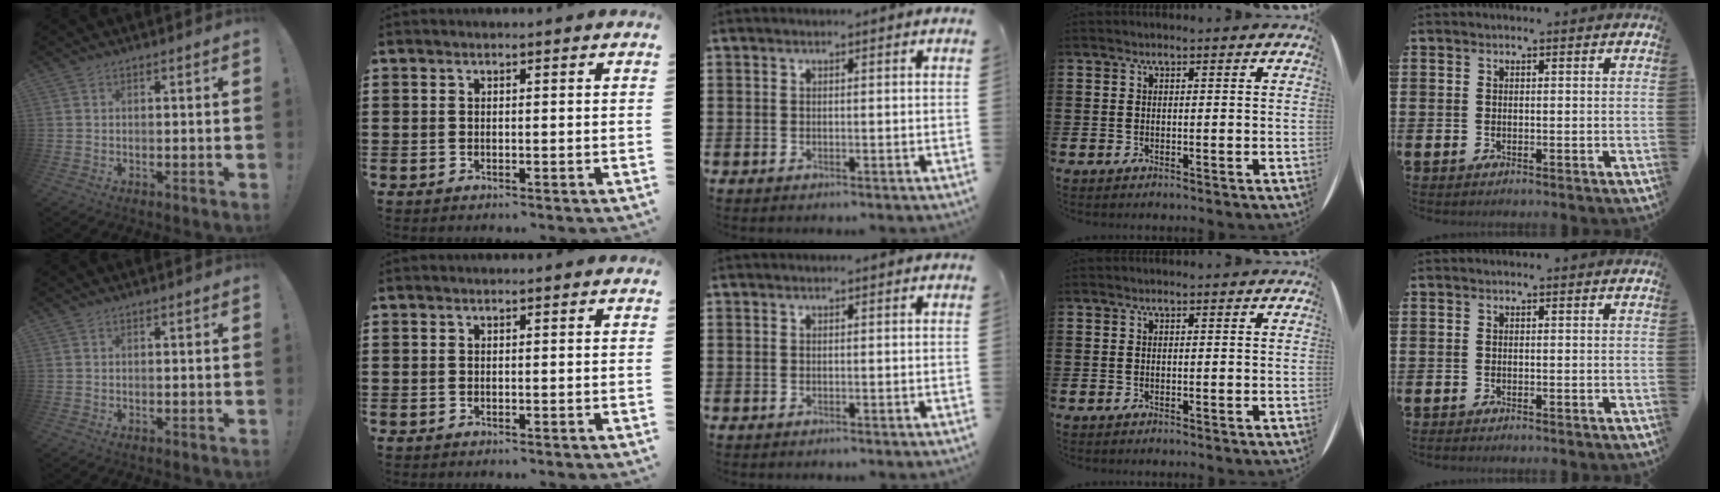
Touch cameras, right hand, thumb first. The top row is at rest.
{}